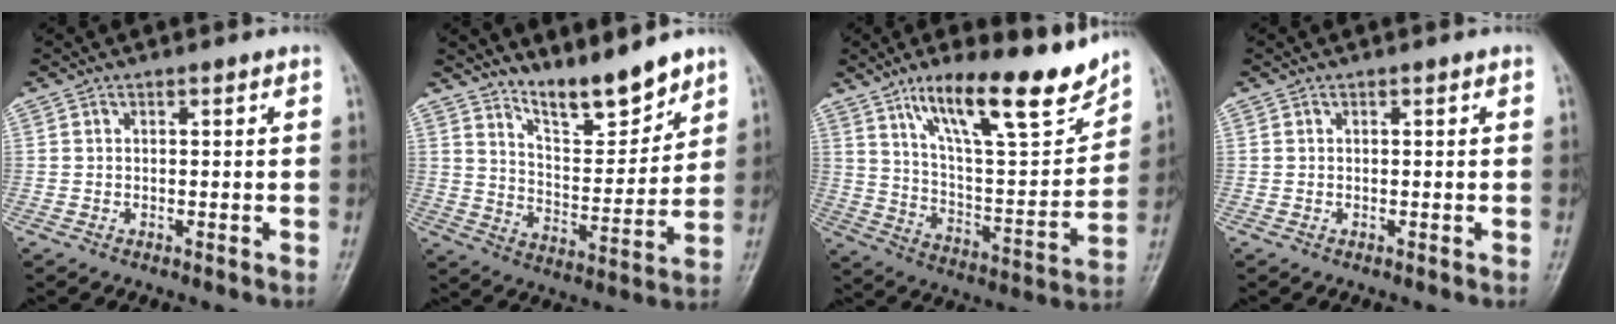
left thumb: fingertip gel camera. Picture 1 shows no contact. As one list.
[{"total": 10.9, "force": [9.2, 2.8, 5.1], "torque": [-0.063, -0.074, 0.167]}, {"total": 20.8, "force": [14.1, 5.5, 14.2], "torque": [-0.192, -0.071, 0.239]}, {"total": 0.0}]